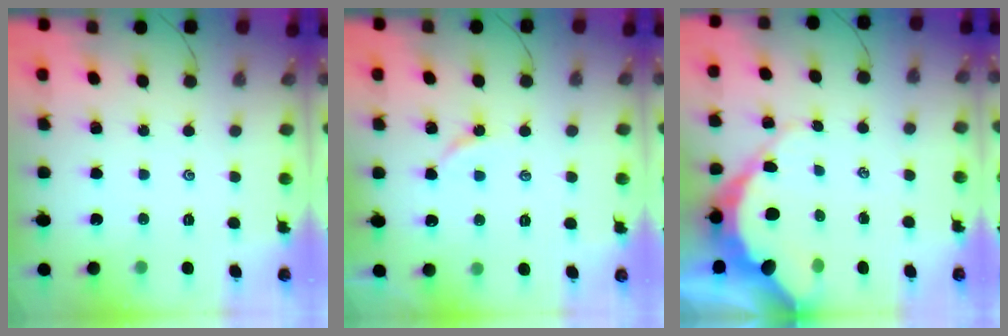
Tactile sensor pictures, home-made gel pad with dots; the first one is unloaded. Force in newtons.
{"total": 2.7, "press": 2.6, "slide": 0.5}
{"total": 12.2, "press": 12.1, "slide": 1.6}